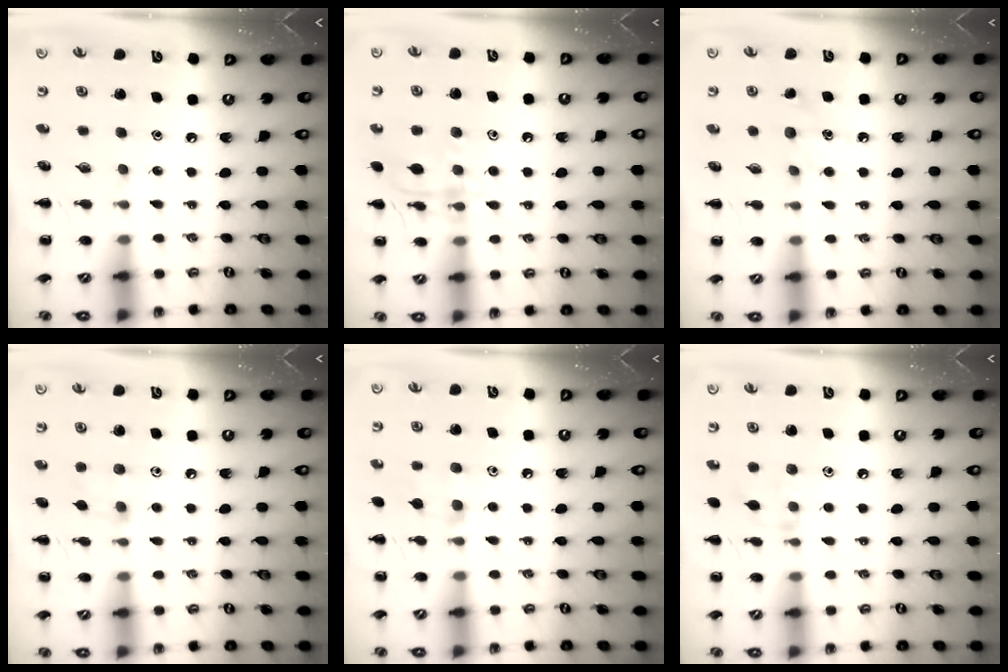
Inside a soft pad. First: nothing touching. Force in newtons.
{"total": 11.3, "press": 11.3, "slide": 0.6}
{"total": 5.0, "press": 4.6, "slide": 1.8}
{"total": 4.8, "press": 4.6, "slide": 1.3}
{"total": 6.8, "press": 6.3, "slide": 2.5}
{"total": 5.8, "press": 5.5, "slide": 1.6}